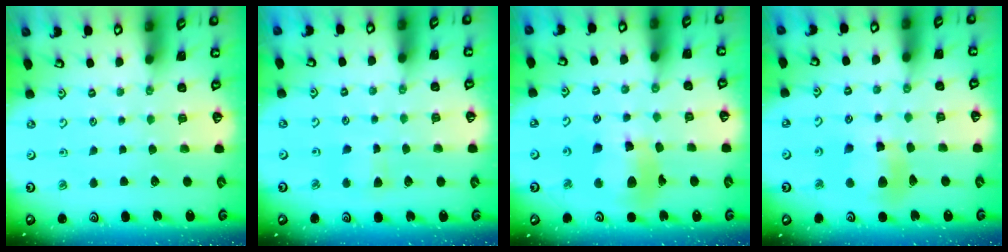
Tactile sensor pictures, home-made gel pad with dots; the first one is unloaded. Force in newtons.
{"total": 3.3, "press": 3.3, "slide": 0.6}
{"total": 14.4, "press": 14.2, "slide": 2.0}
{"total": 8.9, "press": 8.9, "slide": 1.1}